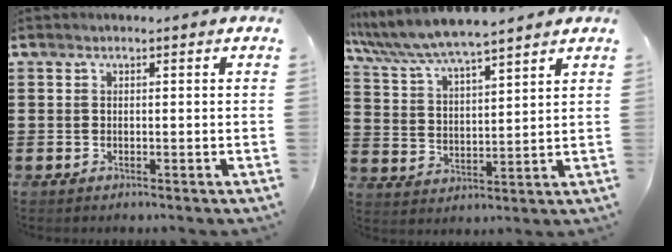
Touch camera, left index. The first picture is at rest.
{"total": 6.1, "force": [5.6, 0.0, 2.2], "torque": [-0.068, -0.030, 0.097]}